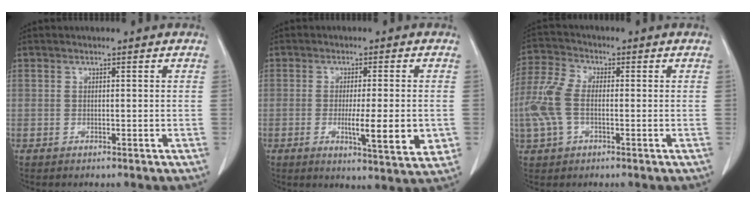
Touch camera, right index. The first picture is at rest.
{"total": 8.9, "force": [-1.7, 1.1, 8.7], "torque": [-0.117, -0.017, -0.022]}
{"total": 7.4, "force": [-0.9, 3.9, 6.2], "torque": [-0.174, 0.012, -0.021]}